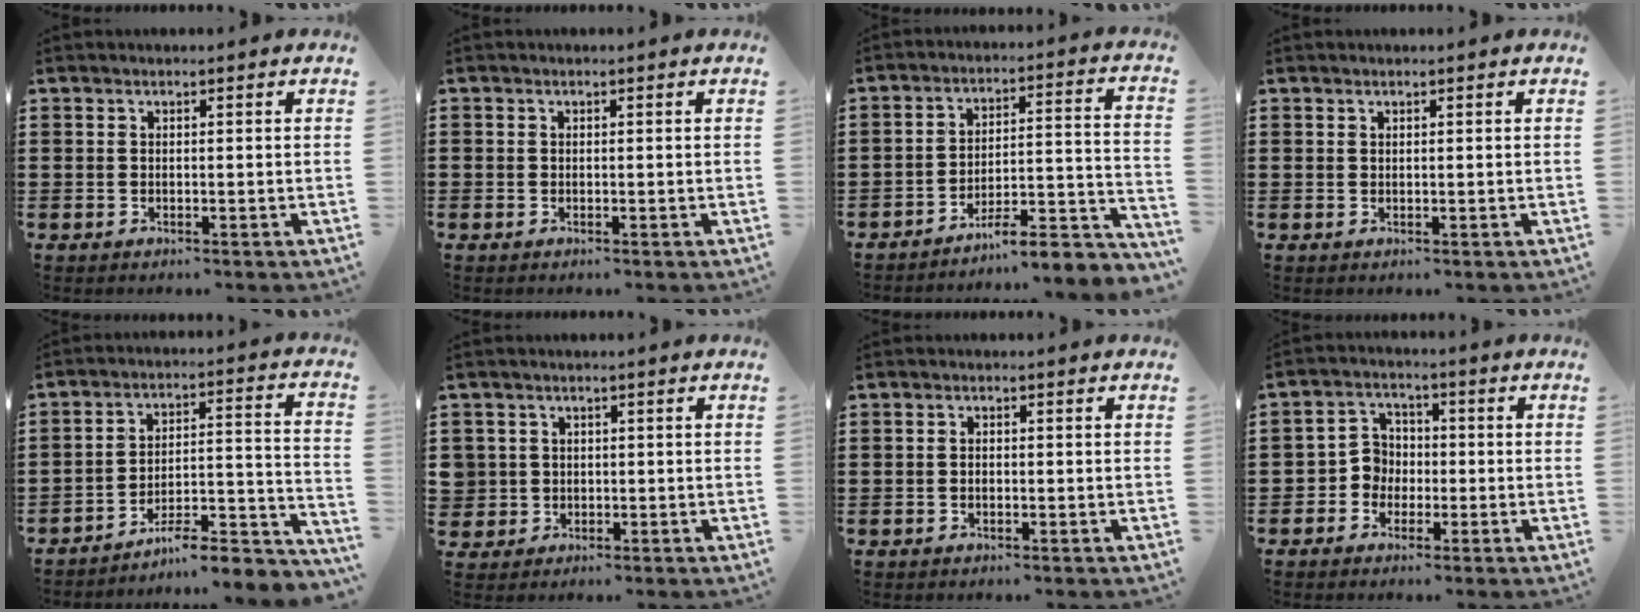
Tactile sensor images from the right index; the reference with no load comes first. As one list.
[{"total": 0.0}, {"total": 6.7, "force": [-6.0, 0.7, 2.8], "torque": [-0.040, -0.005, -0.118]}, {"total": 0.0}, {"total": 7.4, "force": [-6.7, 1.0, 3.0], "torque": [-0.037, 0.003, -0.129]}, {"total": 2.4, "force": [-0.2, 2.4, 0.0], "torque": [-0.014, 0.009, -0.007]}, {"total": 0.9, "force": [-0.5, 0.3, 0.6], "torque": [-0.012, -0.003, -0.011]}, {"total": 4.4, "force": [-1.1, 4.0, 1.3], "torque": [-0.040, 0.014, -0.024]}]